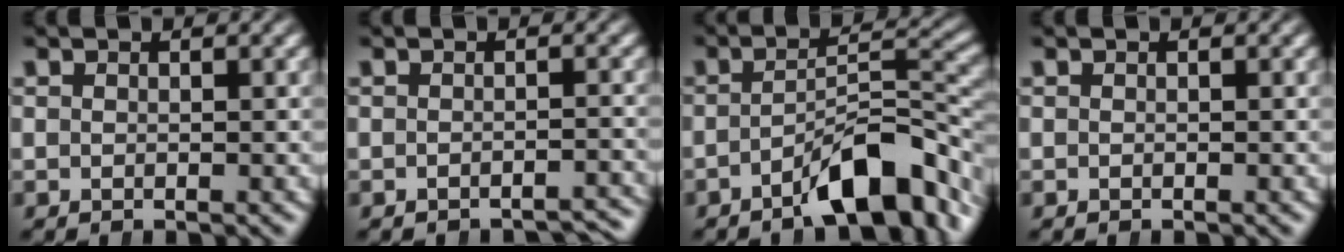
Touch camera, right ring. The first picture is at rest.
{"total": 2.2, "force": [-2.2, 0.0, -0.1], "torque": [0.006, -0.004, -0.031]}
{"total": 8.6, "force": [-4.9, 2.4, 6.6], "torque": [-0.070, -0.012, -0.061]}
{"total": 0.0}